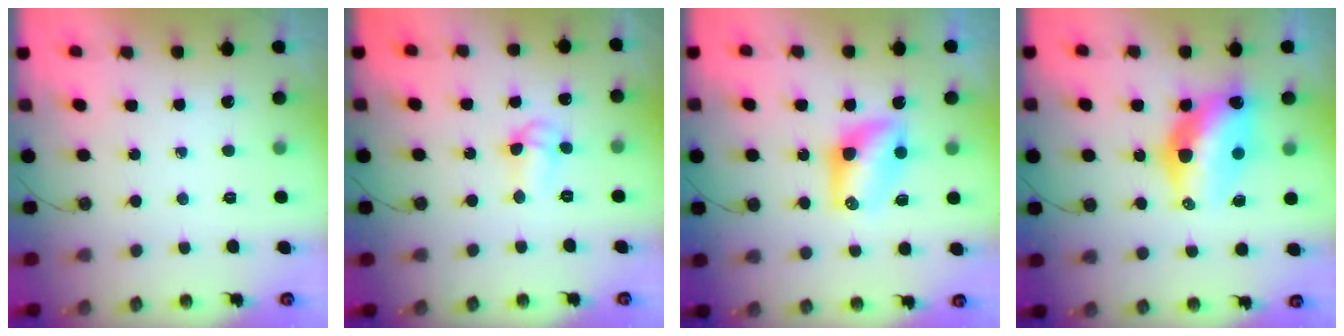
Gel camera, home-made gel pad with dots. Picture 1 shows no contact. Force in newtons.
{"total": 7.0, "press": 6.0, "slide": 3.6}
{"total": 7.1, "press": 7.1, "slide": 0.6}
{"total": 13.2, "press": 13.1, "slide": 1.5}